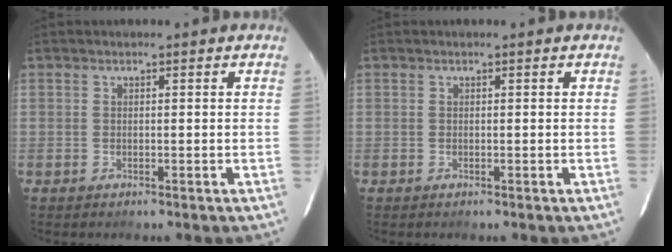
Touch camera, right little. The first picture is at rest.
{"total": 0.0}